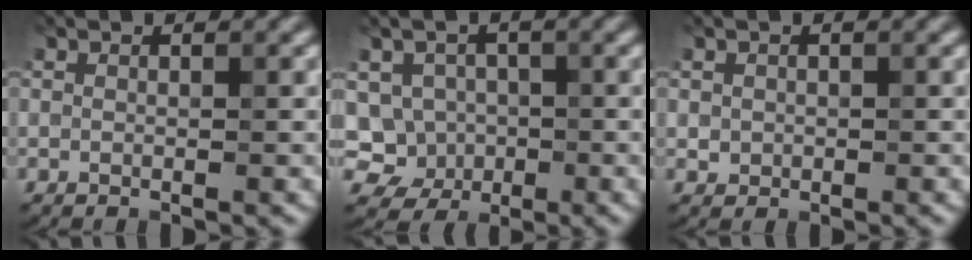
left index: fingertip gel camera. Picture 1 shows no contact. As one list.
[{"total": 4.9, "force": [-0.9, 4.6, 1.3], "torque": [-0.008, 0.010, -0.035]}, {"total": 0.9, "force": [0.1, 0.9, 0.2], "torque": [0.003, -0.005, 0.003]}]